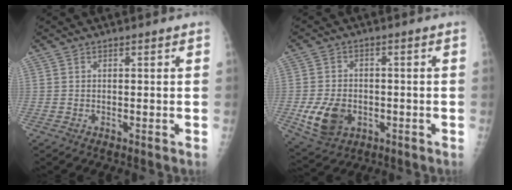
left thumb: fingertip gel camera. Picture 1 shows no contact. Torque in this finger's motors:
{"motor_torque": [-0.53, 0.88, 0.30, -0.21, 0.18]}